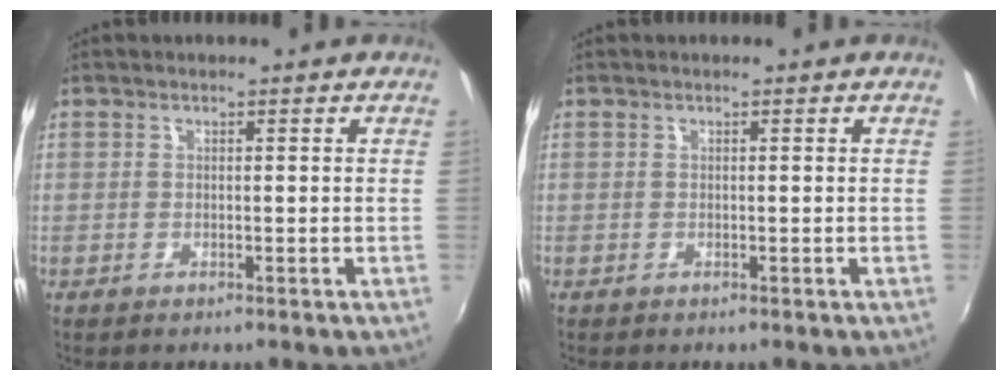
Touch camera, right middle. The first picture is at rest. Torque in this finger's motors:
{"motor_torque": [0.14, -0.27, 0.03, 0.00]}